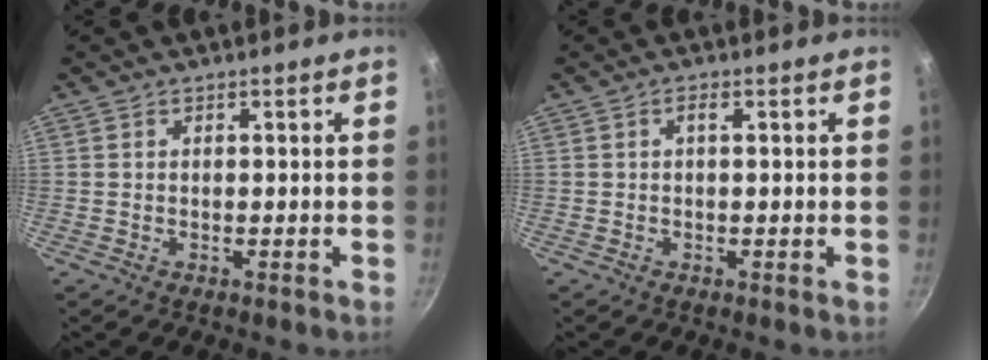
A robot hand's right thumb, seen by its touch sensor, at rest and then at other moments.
{"total": 1.4, "force": [0.2, 0.3, 1.3], "torque": [-0.029, 0.005, 0.003]}